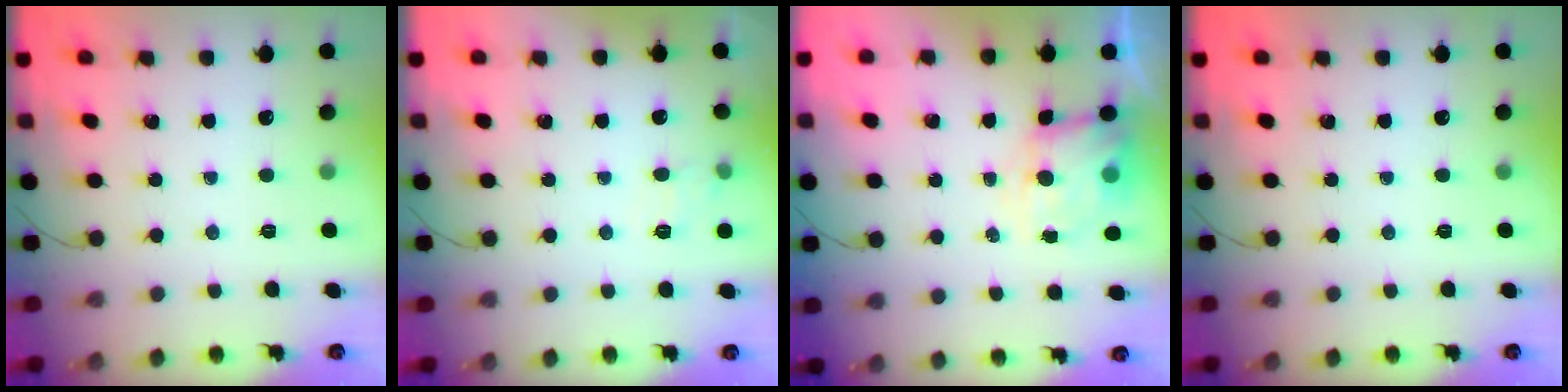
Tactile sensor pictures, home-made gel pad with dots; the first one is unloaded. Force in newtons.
{"total": 4.1, "press": 3.6, "slide": 1.9}
{"total": 6.9, "press": 6.8, "slide": 1.1}
{"total": 0.0}